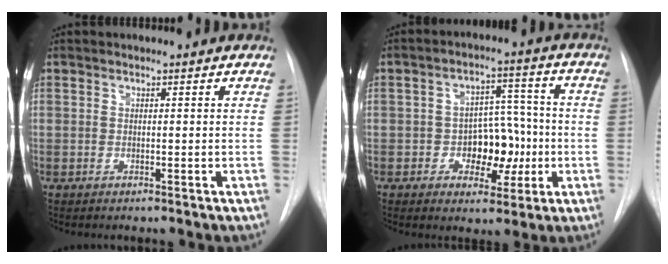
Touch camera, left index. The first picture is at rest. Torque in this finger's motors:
{"motor_torque": [0.47, -0.39, 0.32, 0.06]}